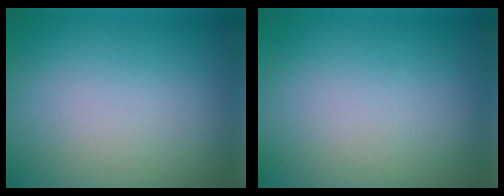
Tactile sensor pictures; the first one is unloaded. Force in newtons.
{"total": 0.0}